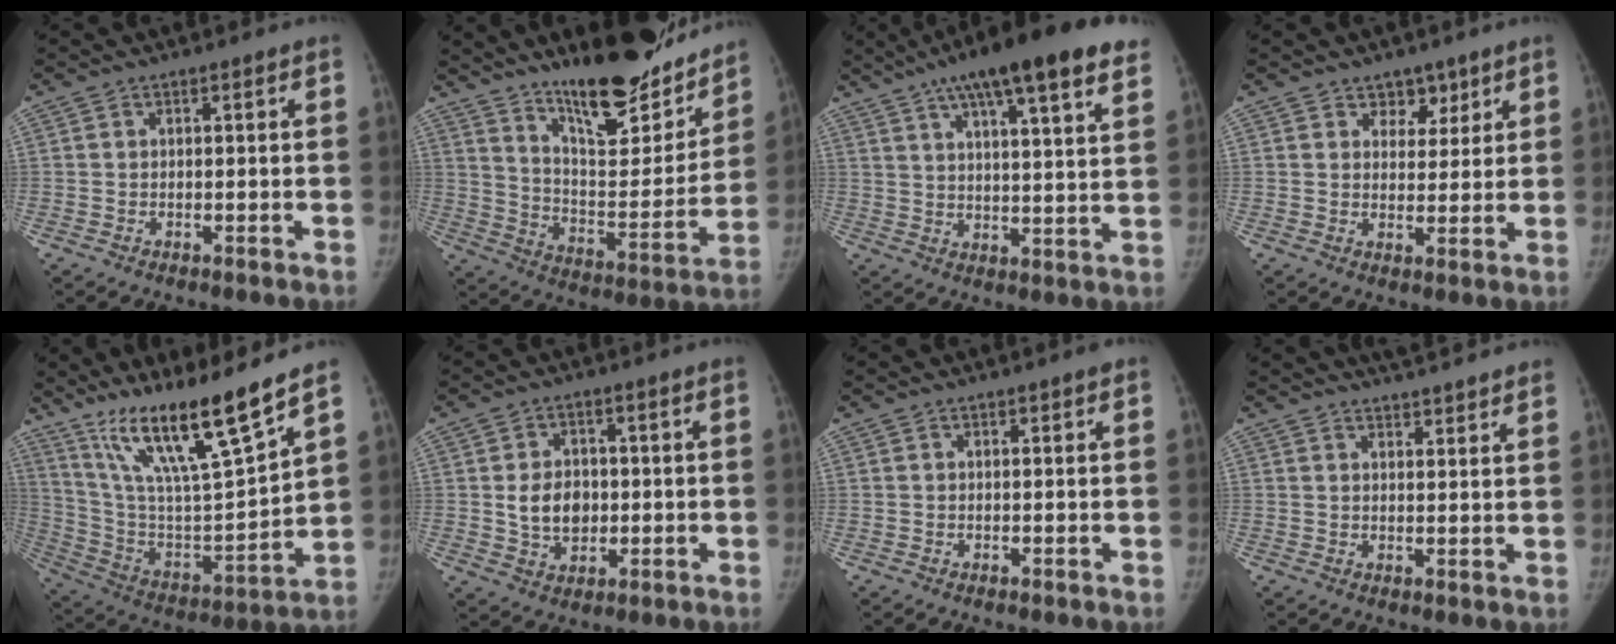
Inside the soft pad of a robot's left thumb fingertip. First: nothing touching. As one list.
[{"total": 23.5, "force": [18.2, 7.0, 13.2], "torque": [-0.150, -0.109, 0.282]}, {"total": 22.2, "force": [14.3, 4.6, 16.3], "torque": [-0.240, -0.010, 0.204]}, {"total": 4.6, "force": [3.1, 3.2, 1.3], "torque": [0.014, -0.019, 0.048]}, {"total": 21.3, "force": [15.0, 1.9, 15.0], "torque": [-0.239, -0.067, 0.279]}, {"total": 7.6, "force": [0.1, 5.8, 4.9], "torque": [-0.059, -0.001, 0.009]}, {"total": 0.9, "force": [0.6, 0.1, 0.7], "torque": [-0.009, 0.003, 0.009]}, {"total": 8.8, "force": [7.9, 1.3, 3.6], "torque": [-0.039, -0.012, 0.104]}]